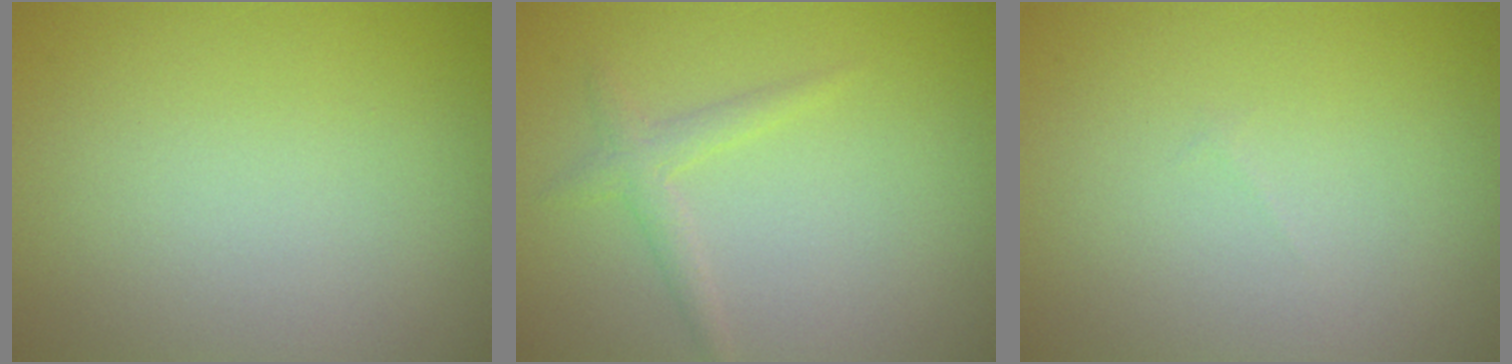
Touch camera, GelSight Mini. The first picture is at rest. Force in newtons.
{"total": 1.5, "press": 1.5, "slide": 0.0}
{"total": 0.0}